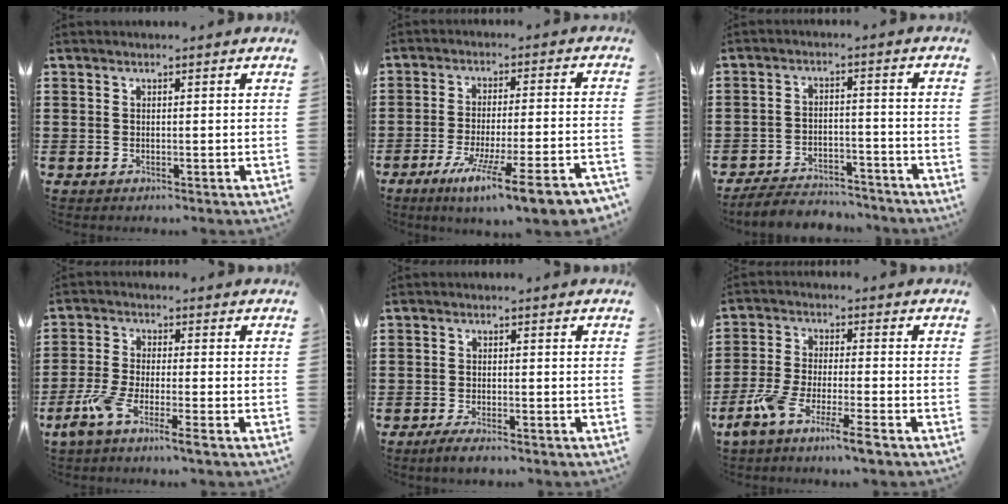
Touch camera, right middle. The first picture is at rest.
{"total": 10.1, "force": [-7.0, 0.0, 7.3], "torque": [-0.131, -0.011, -0.129]}
{"total": 5.0, "force": [-4.9, 0.8, 0.9], "torque": [-0.021, 0.005, -0.098]}
{"total": 5.7, "force": [-3.7, 0.3, 4.3], "torque": [-0.105, -0.017, -0.075]}
{"total": 2.0, "force": [-1.6, 0.1, 1.1], "torque": [-0.028, -0.002, -0.032]}
{"total": 7.2, "force": [-5.4, 0.1, 4.7], "torque": [-0.109, -0.013, -0.105]}